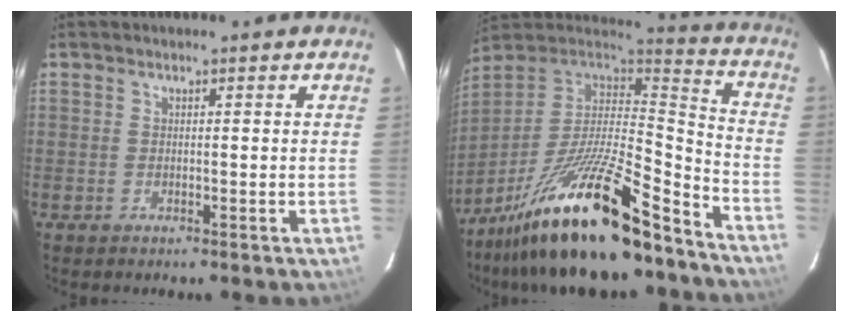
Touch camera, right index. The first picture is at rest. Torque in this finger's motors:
{"motor_torque": [1.26, -0.87, 1.05, 0.21]}